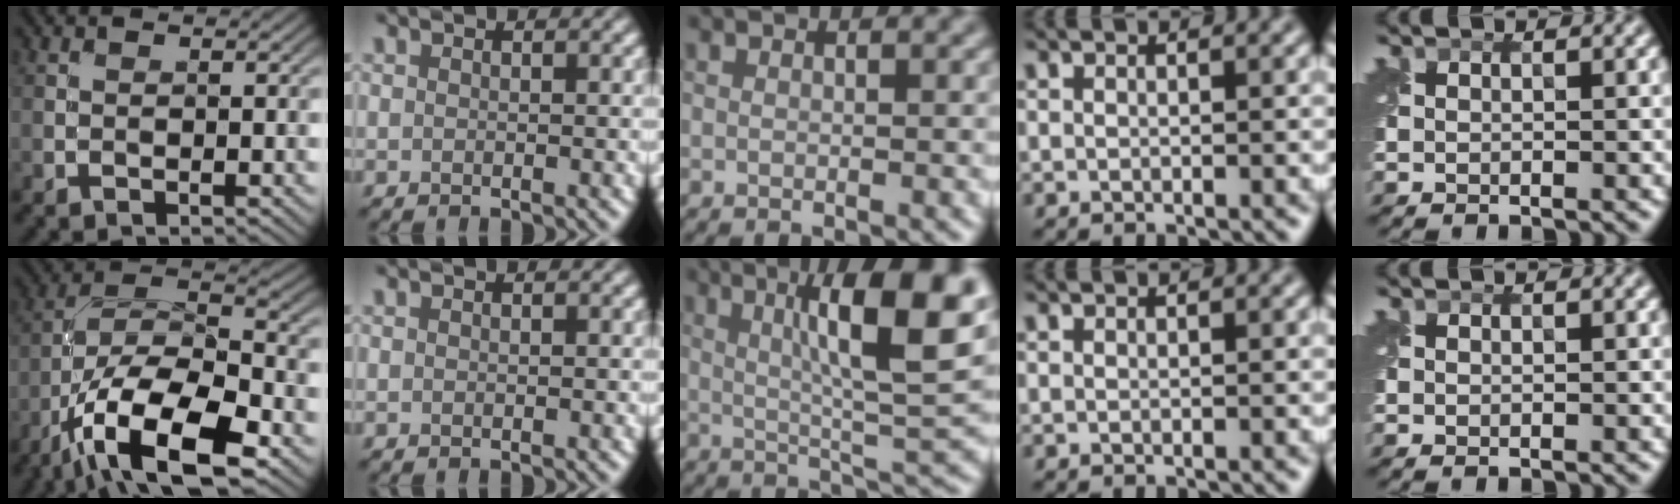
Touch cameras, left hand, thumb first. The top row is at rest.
{"thumb": {"total": 16.0, "force": [-8.6, 6.2, 11.9], "torque": [-0.218, -0.012, -0.171]}, "middle": {"total": 11.3, "force": [3.4, 2.3, 10.6], "torque": [-0.148, 0.012, 0.052]}}